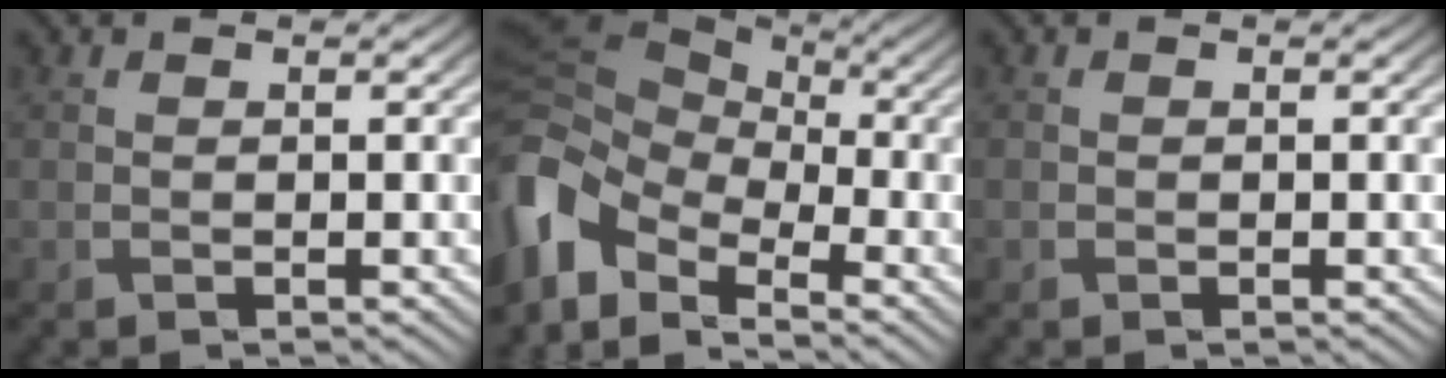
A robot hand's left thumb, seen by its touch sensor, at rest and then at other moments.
{"total": 12.6, "force": [-5.1, 8.2, 8.0], "torque": [-0.217, -0.013, -0.101]}
{"total": 0.6, "force": [-0.2, 0.5, -0.1], "torque": [0.003, -0.003, -0.006]}